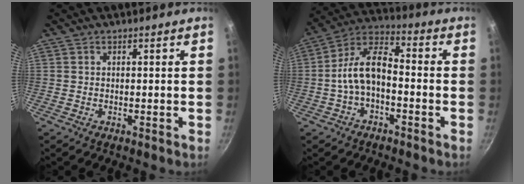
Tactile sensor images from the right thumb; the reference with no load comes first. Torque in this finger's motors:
{"motor_torque": [-0.27, 0.64, 0.59, -0.56, 0.21]}